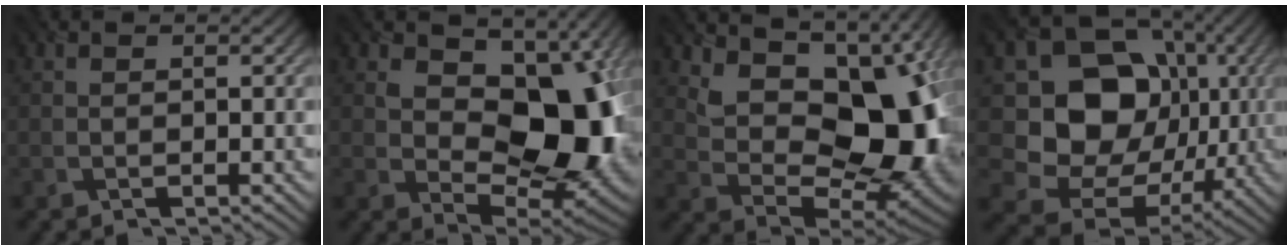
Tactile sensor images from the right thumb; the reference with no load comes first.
{"total": 15.2, "force": [2.0, 9.8, 11.5], "torque": [-0.152, -0.006, 0.038]}
{"total": 14.6, "force": [3.4, 9.0, 10.9], "torque": [-0.158, -0.017, 0.073]}
{"total": 16.3, "force": [0.8, 13.6, 8.8], "torque": [-0.180, -0.028, 0.011]}